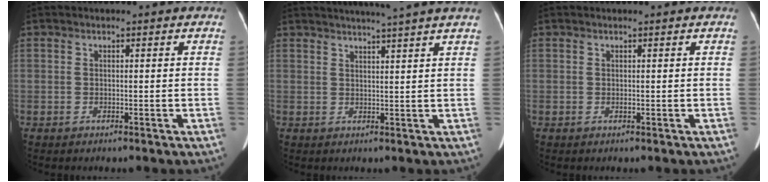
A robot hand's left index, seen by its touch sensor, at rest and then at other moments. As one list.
[{"total": 8.1, "force": [7.0, -1.6, 3.8], "torque": [-0.050, 0.012, 0.082]}, {"total": 0.0}]